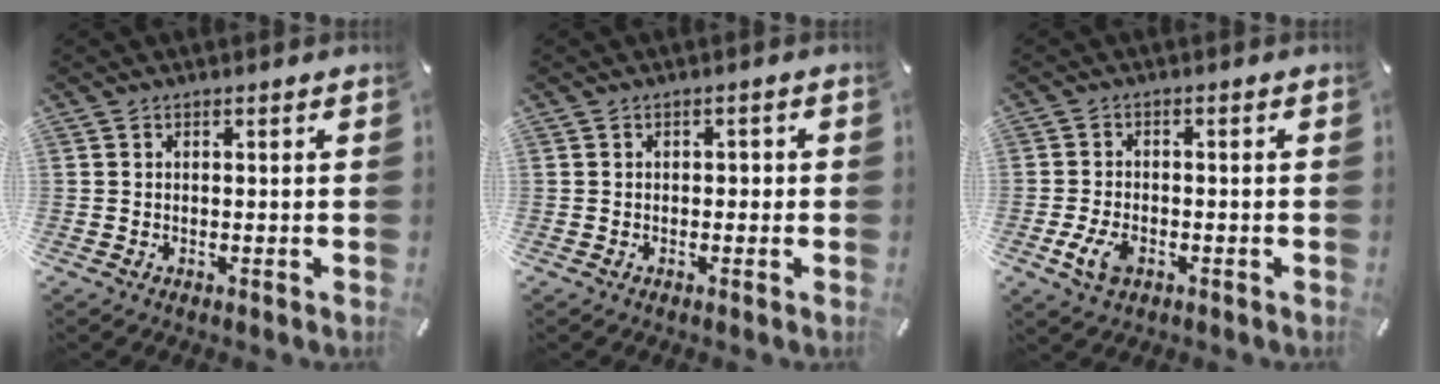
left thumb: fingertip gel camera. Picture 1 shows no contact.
{"total": 1.2, "force": [-0.5, 0.9, 0.6], "torque": [-0.014, 0.006, -0.013]}
{"total": 5.2, "force": [-2.2, 3.1, 3.6], "torque": [-0.090, -0.002, -0.044]}